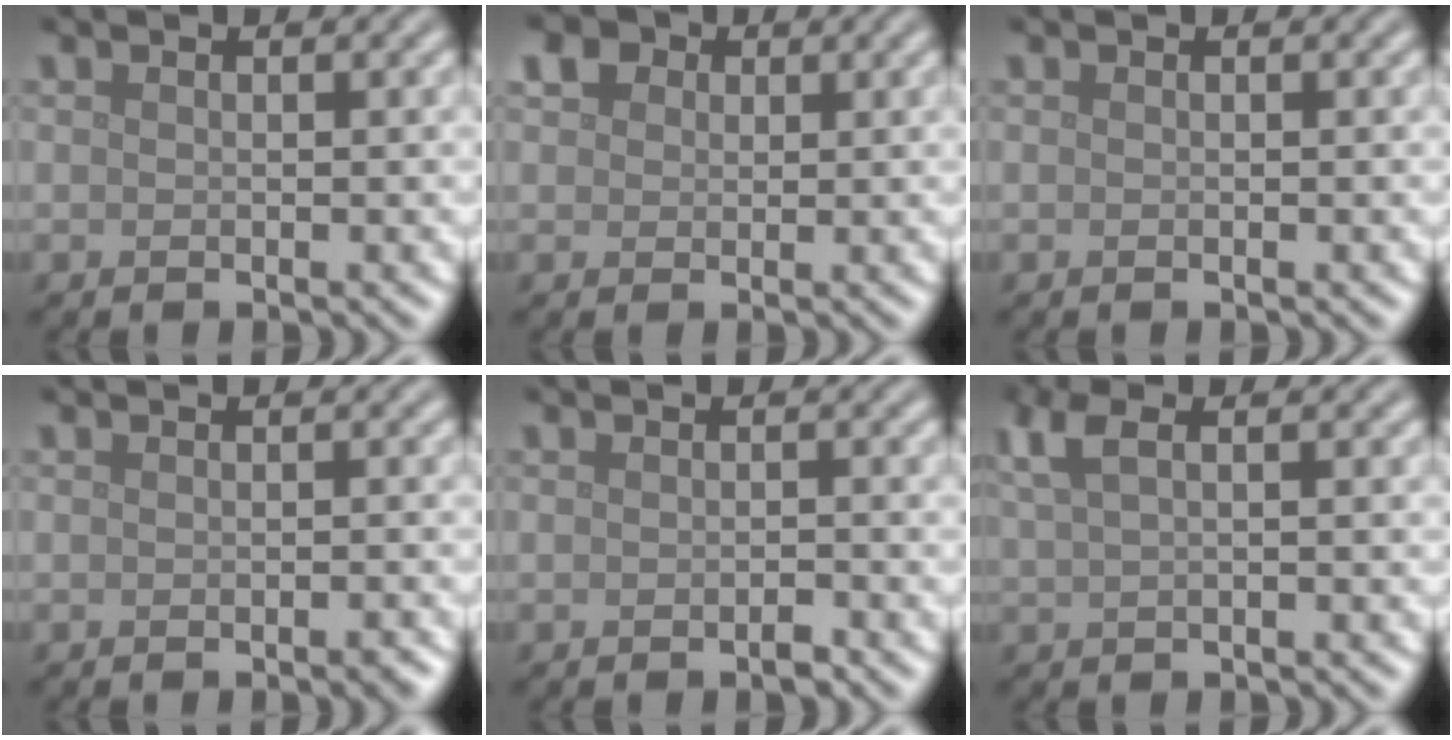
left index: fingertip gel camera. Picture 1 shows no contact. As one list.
[{"total": 3.5, "force": [1.7, 2.6, 1.6], "torque": [-0.037, 0.011, 0.014]}, {"total": 0.0}, {"total": 0.8, "force": [-0.5, 0.1, 0.7], "torque": [-0.008, -0.001, -0.007]}, {"total": 0.8, "force": [-0.5, 0.2, 0.5], "torque": [-0.008, 0.001, -0.007]}, {"total": 2.6, "force": [1.3, 0.9, 2.2], "torque": [-0.045, 0.007, 0.026]}]